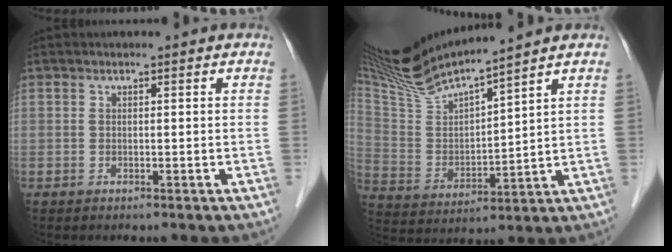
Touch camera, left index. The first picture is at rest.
{"total": 13.9, "force": [12.7, -0.6, 5.6], "torque": [-0.121, -0.002, 0.253]}